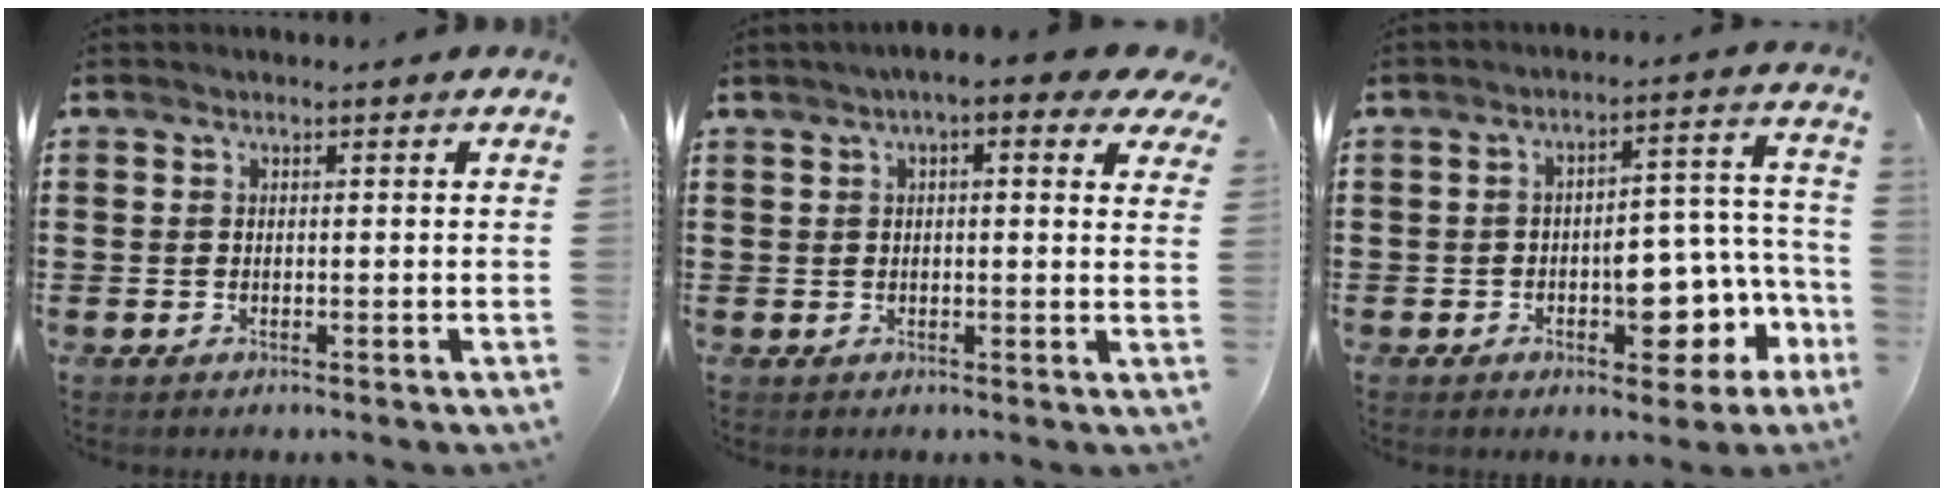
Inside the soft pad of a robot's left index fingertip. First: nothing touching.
{"total": 4.8, "force": [3.1, 0.6, 3.7], "torque": [-0.070, -0.001, 0.051]}
{"total": 8.1, "force": [-3.5, 4.1, 6.1], "torque": [-0.078, -0.003, -0.062]}